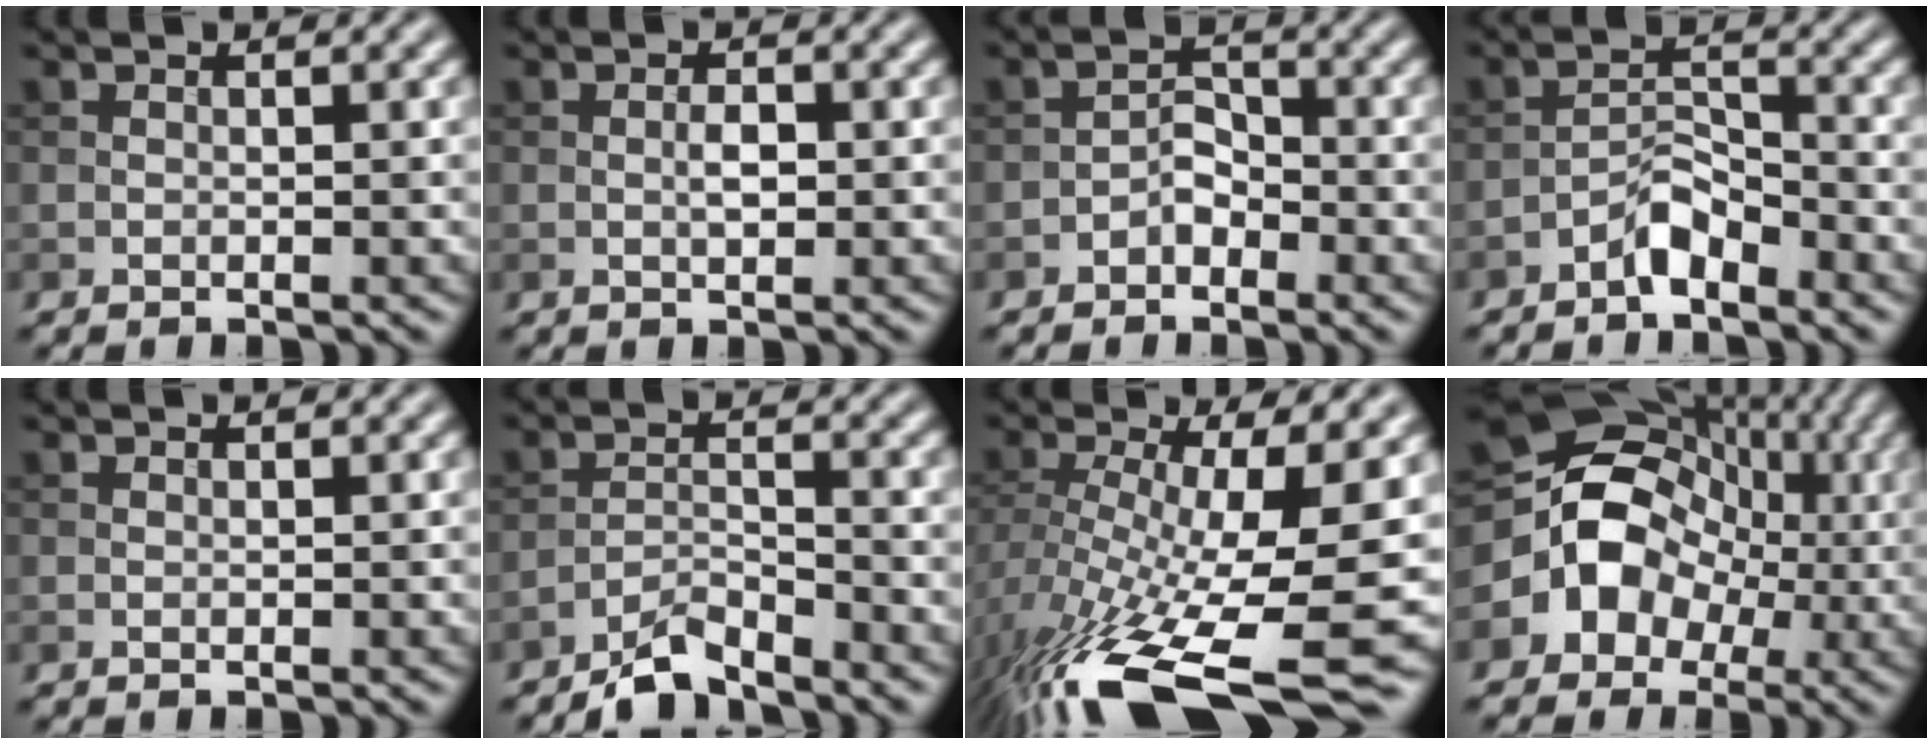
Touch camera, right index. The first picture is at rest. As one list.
[{"total": 1.5, "force": [-0.1, 0.6, 1.4], "torque": [-0.025, 0.002, -0.002]}, {"total": 2.0, "force": [-1.2, 1.2, 1.1], "torque": [-0.015, 0.010, -0.024]}, {"total": 2.7, "force": [-2.1, 1.0, 1.4], "torque": [-0.019, 0.013, -0.043]}, {"total": 0.0}, {"total": 3.6, "force": [-3.2, 0.7, 1.5], "torque": [-0.028, 0.003, -0.070]}, {"total": 15.3, "force": [-5.6, 5.0, 13.4], "torque": [-0.265, -0.023, -0.081]}, {"total": 12.2, "force": [-0.8, 10.6, 6.0], "torque": [-0.100, 0.019, -0.043]}]